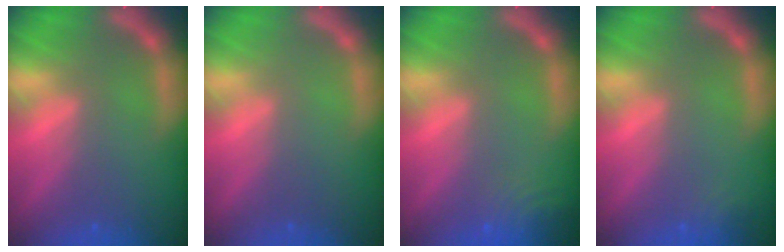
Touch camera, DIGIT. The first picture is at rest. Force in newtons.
{"total": 0.0}
{"total": 5.1}
{"total": 1.4}